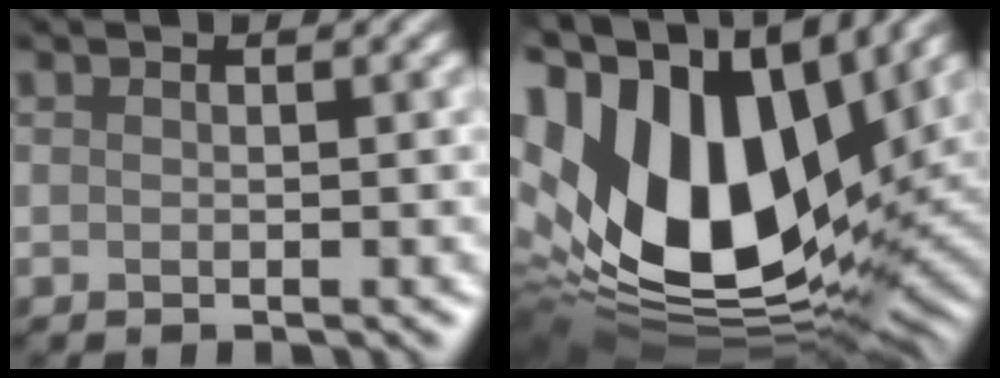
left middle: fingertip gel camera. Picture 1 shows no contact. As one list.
[{"total": 19.9, "force": [4.0, 12.2, 15.3], "torque": [-0.326, -0.006, 0.077]}]